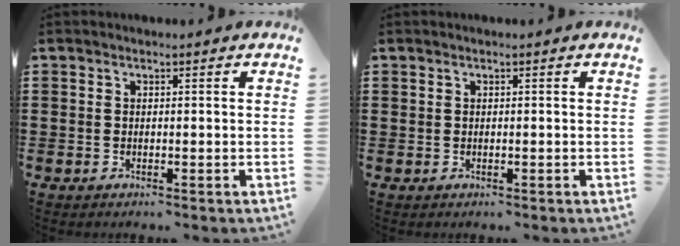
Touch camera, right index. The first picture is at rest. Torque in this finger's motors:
{"motor_torque": [0.23, 0.38, 0.02, -0.01]}